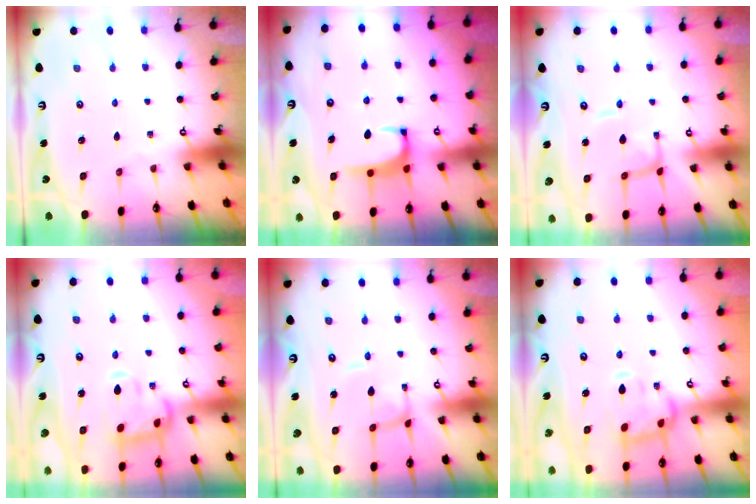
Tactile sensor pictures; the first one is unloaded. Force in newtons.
{"total": 2.2, "press": 2.2, "slide": 0.3}
{"total": 0.0}
{"total": 3.6, "press": 3.4, "slide": 1.0}
{"total": 1.4, "press": 1.4, "slide": 0.1}
{"total": 5.6, "press": 5.4, "slide": 1.5}